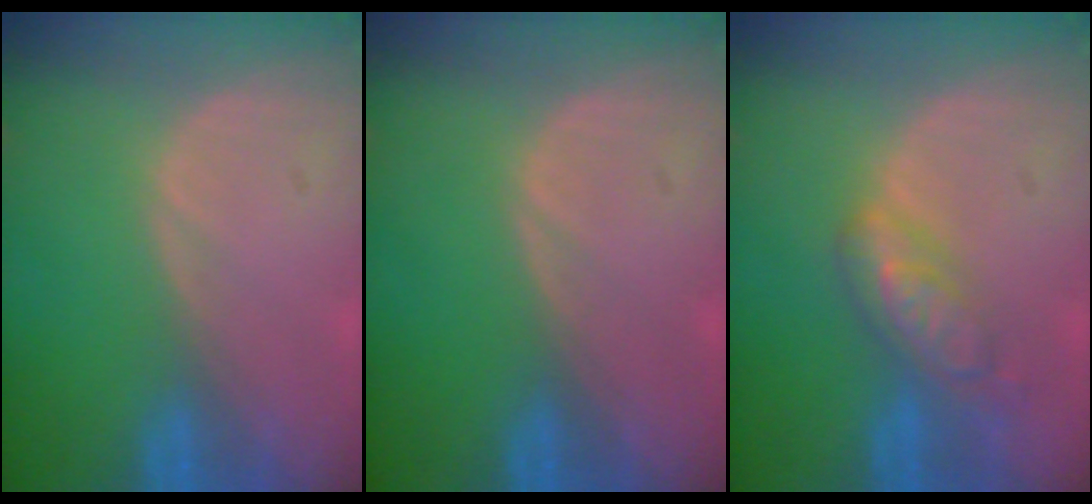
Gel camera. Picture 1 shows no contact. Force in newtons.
{"total": 0.0}
{"total": 5.9, "press": 5.2, "slide": 2.9}